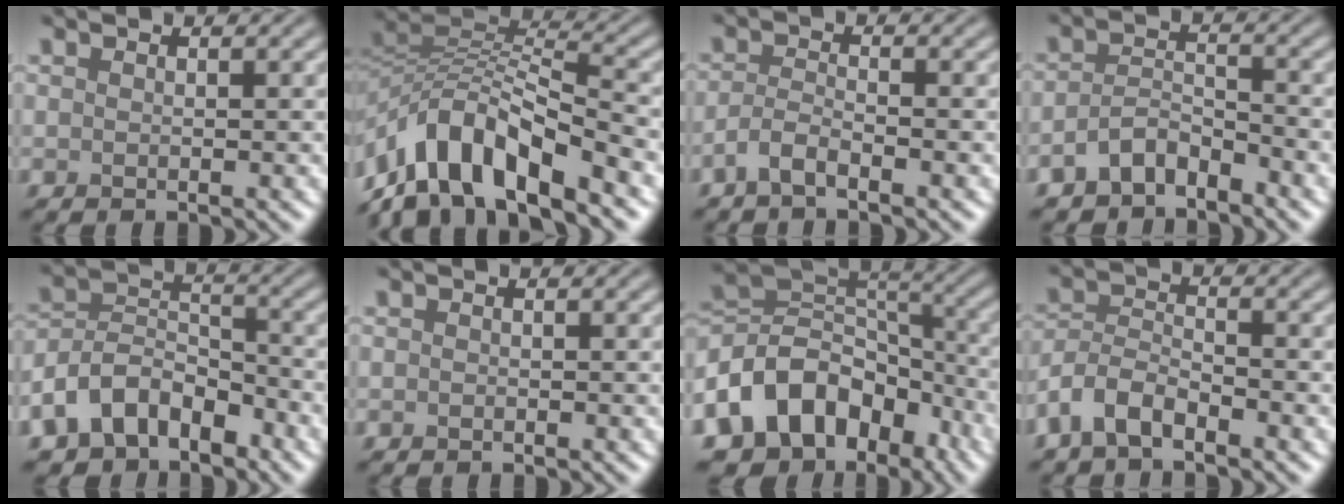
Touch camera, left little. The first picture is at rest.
{"total": 8.9, "force": [-5.0, 3.5, 6.5], "torque": [-0.105, 0.010, -0.101]}
{"total": 1.9, "force": [-1.4, 0.4, 1.2], "torque": [-0.030, 0.003, -0.037]}
{"total": 3.2, "force": [-2.5, 1.4, 1.5], "torque": [-0.029, 0.008, -0.052]}
{"total": 7.3, "force": [-4.6, 4.6, 3.3], "torque": [-0.052, 0.001, -0.100]}
{"total": 0.0}
{"total": 12.1, "force": [-5.9, 8.7, 6.1], "torque": [-0.117, 0.007, -0.108]}
{"total": 3.9, "force": [-2.8, 1.7, 2.2], "torque": [-0.043, 0.002, -0.067]}